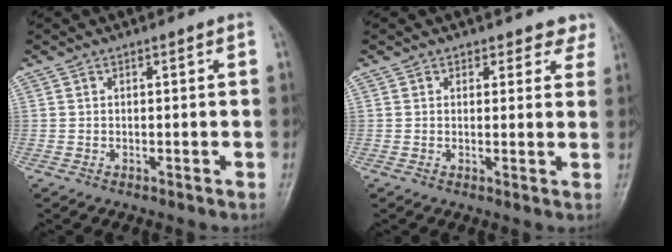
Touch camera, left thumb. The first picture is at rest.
{"total": 4.7, "force": [3.8, 2.7, -0.1], "torque": [0.049, -0.018, 0.024]}